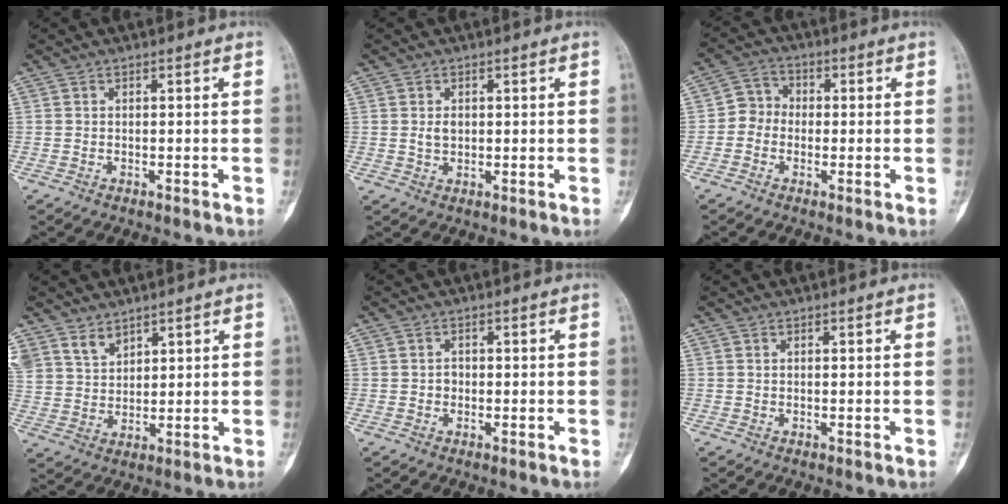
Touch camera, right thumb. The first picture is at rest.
{"total": 2.3, "force": [0.3, 1.7, 1.5], "torque": [-0.018, 0.004, 0.008]}
{"total": 5.0, "force": [-0.9, 4.5, 2.2], "torque": [-0.010, 0.018, -0.035]}
{"total": 6.6, "force": [4.9, 4.1, 1.6], "torque": [-0.007, -0.022, 0.106]}
{"total": 1.3, "force": [0.0, 1.2, 0.6], "torque": [0.004, 0.007, -0.002]}
{"total": 0.0}